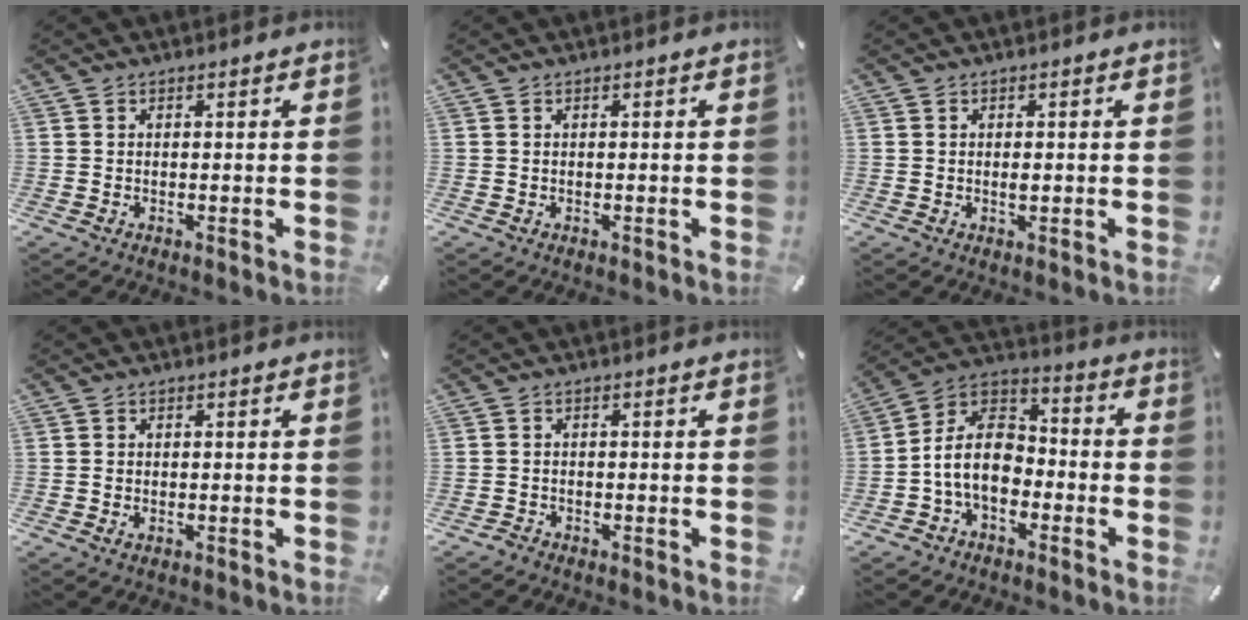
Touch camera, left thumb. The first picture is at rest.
{"total": 0.0}
{"total": 1.1, "force": [0.0, 0.5, 1.0], "torque": [-0.018, 0.000, -0.001]}
{"total": 1.0, "force": [-0.3, 0.6, 0.7], "torque": [-0.013, 0.001, -0.006]}
{"total": 1.3, "force": [-1.2, 0.4, 0.2], "torque": [-0.004, 0.006, -0.027]}
{"total": 12.4, "force": [-4.3, 8.6, 7.8], "torque": [-0.172, 0.026, -0.083]}